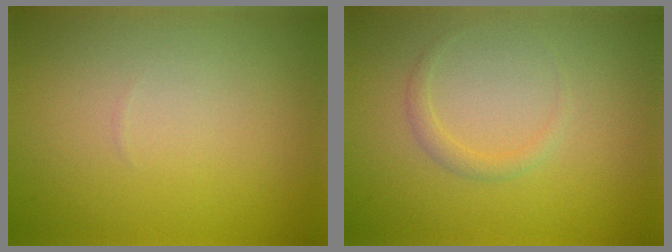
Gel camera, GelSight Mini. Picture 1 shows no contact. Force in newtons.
{"total": 1.0, "press": 1.0, "slide": 0.1}